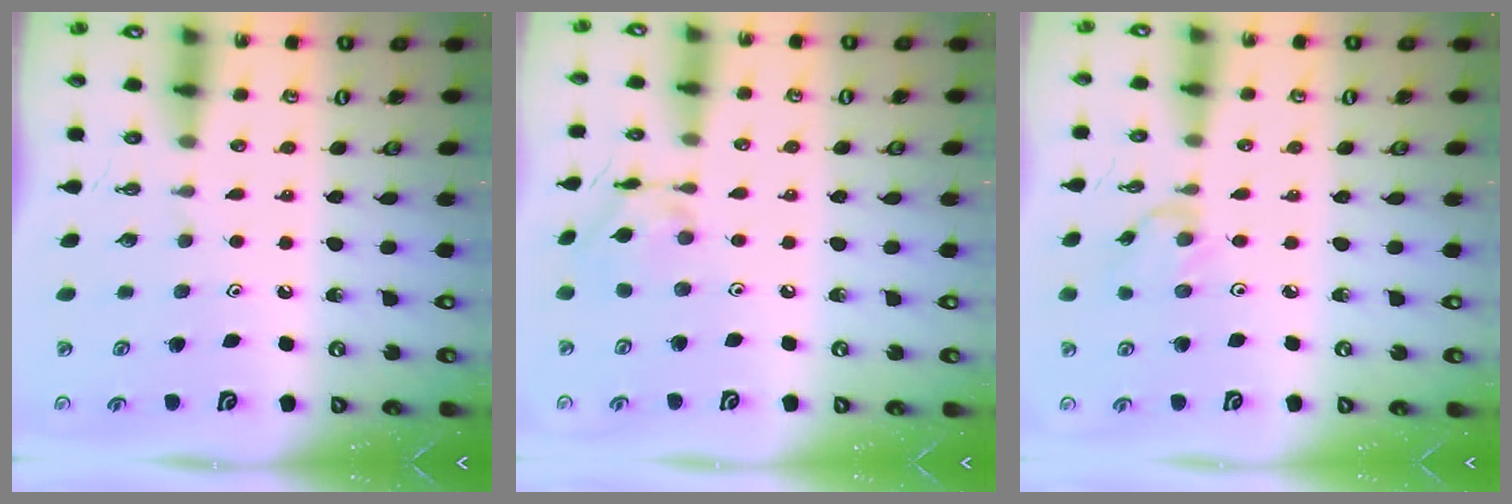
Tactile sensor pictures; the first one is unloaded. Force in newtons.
{"total": 7.4, "press": 7.4, "slide": 0.5}
{"total": 1.1, "press": 1.1, "slide": 0.3}